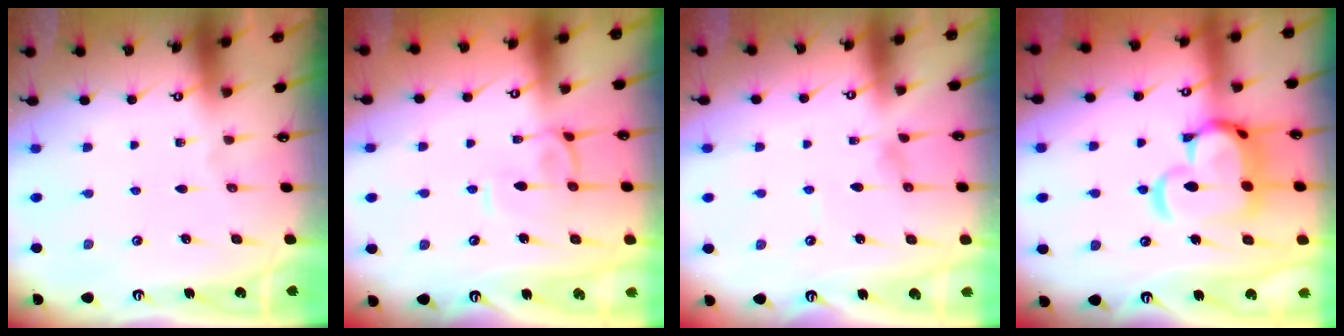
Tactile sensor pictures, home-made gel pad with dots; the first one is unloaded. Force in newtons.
{"total": 1.0, "press": 0.9, "slide": 0.5}
{"total": 0.9, "press": 0.9, "slide": 0.3}
{"total": 12.0, "press": 11.9, "slide": 1.7}